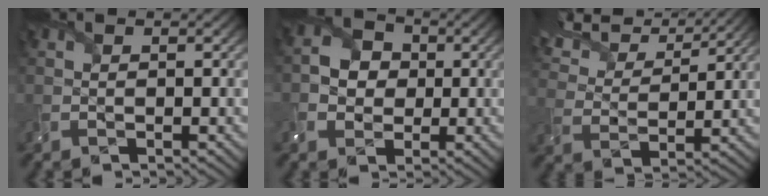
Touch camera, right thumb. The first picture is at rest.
{"total": 5.1, "force": [-0.1, 4.4, 2.5], "torque": [-0.055, 0.003, -0.007]}
{"total": 11.6, "force": [9.5, 3.6, 5.7], "torque": [-0.161, 0.024, 0.155]}